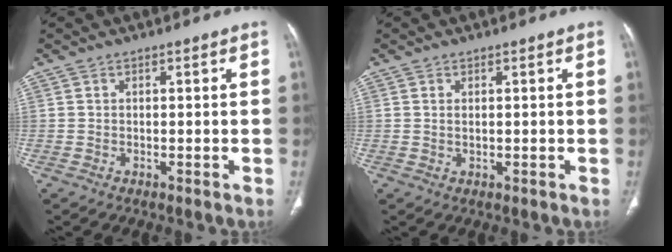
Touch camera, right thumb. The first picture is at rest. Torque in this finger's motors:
{"motor_torque": [-0.10, 0.17, -0.01, 0.42, -0.04]}